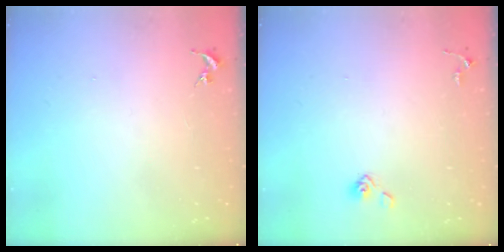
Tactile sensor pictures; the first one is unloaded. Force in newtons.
{"total": 4.5, "press": 3.8, "slide": 2.3}